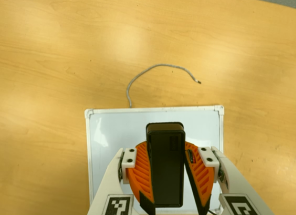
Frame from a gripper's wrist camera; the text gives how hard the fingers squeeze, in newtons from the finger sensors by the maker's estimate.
{"total": 10.7, "left": 10.2, "right": 11.1}